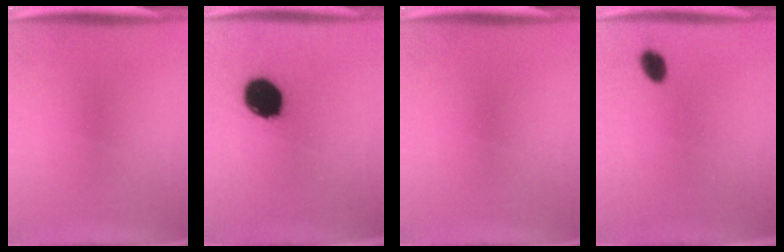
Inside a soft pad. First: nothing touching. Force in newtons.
{"total": 12.9}
{"total": 0.0}
{"total": 2.9}